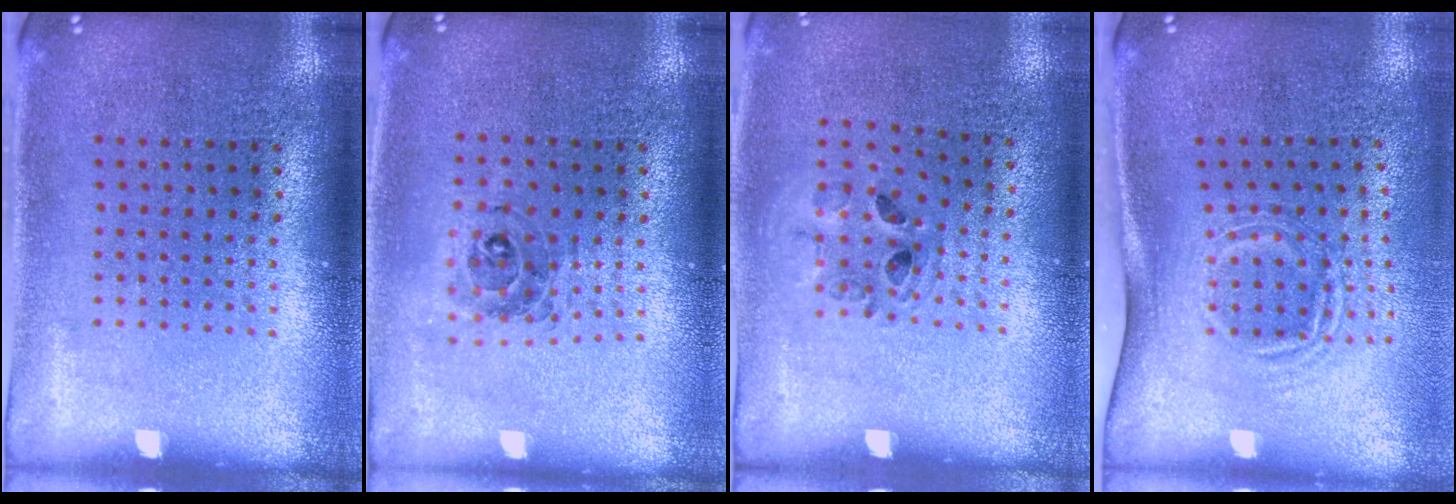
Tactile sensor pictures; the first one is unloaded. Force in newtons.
{"total": 0.5, "press": 0.5, "slide": 0.2}
{"total": 0.9, "press": 0.9, "slide": 0.2}
{"total": 1.7, "press": 1.2, "slide": 1.2}